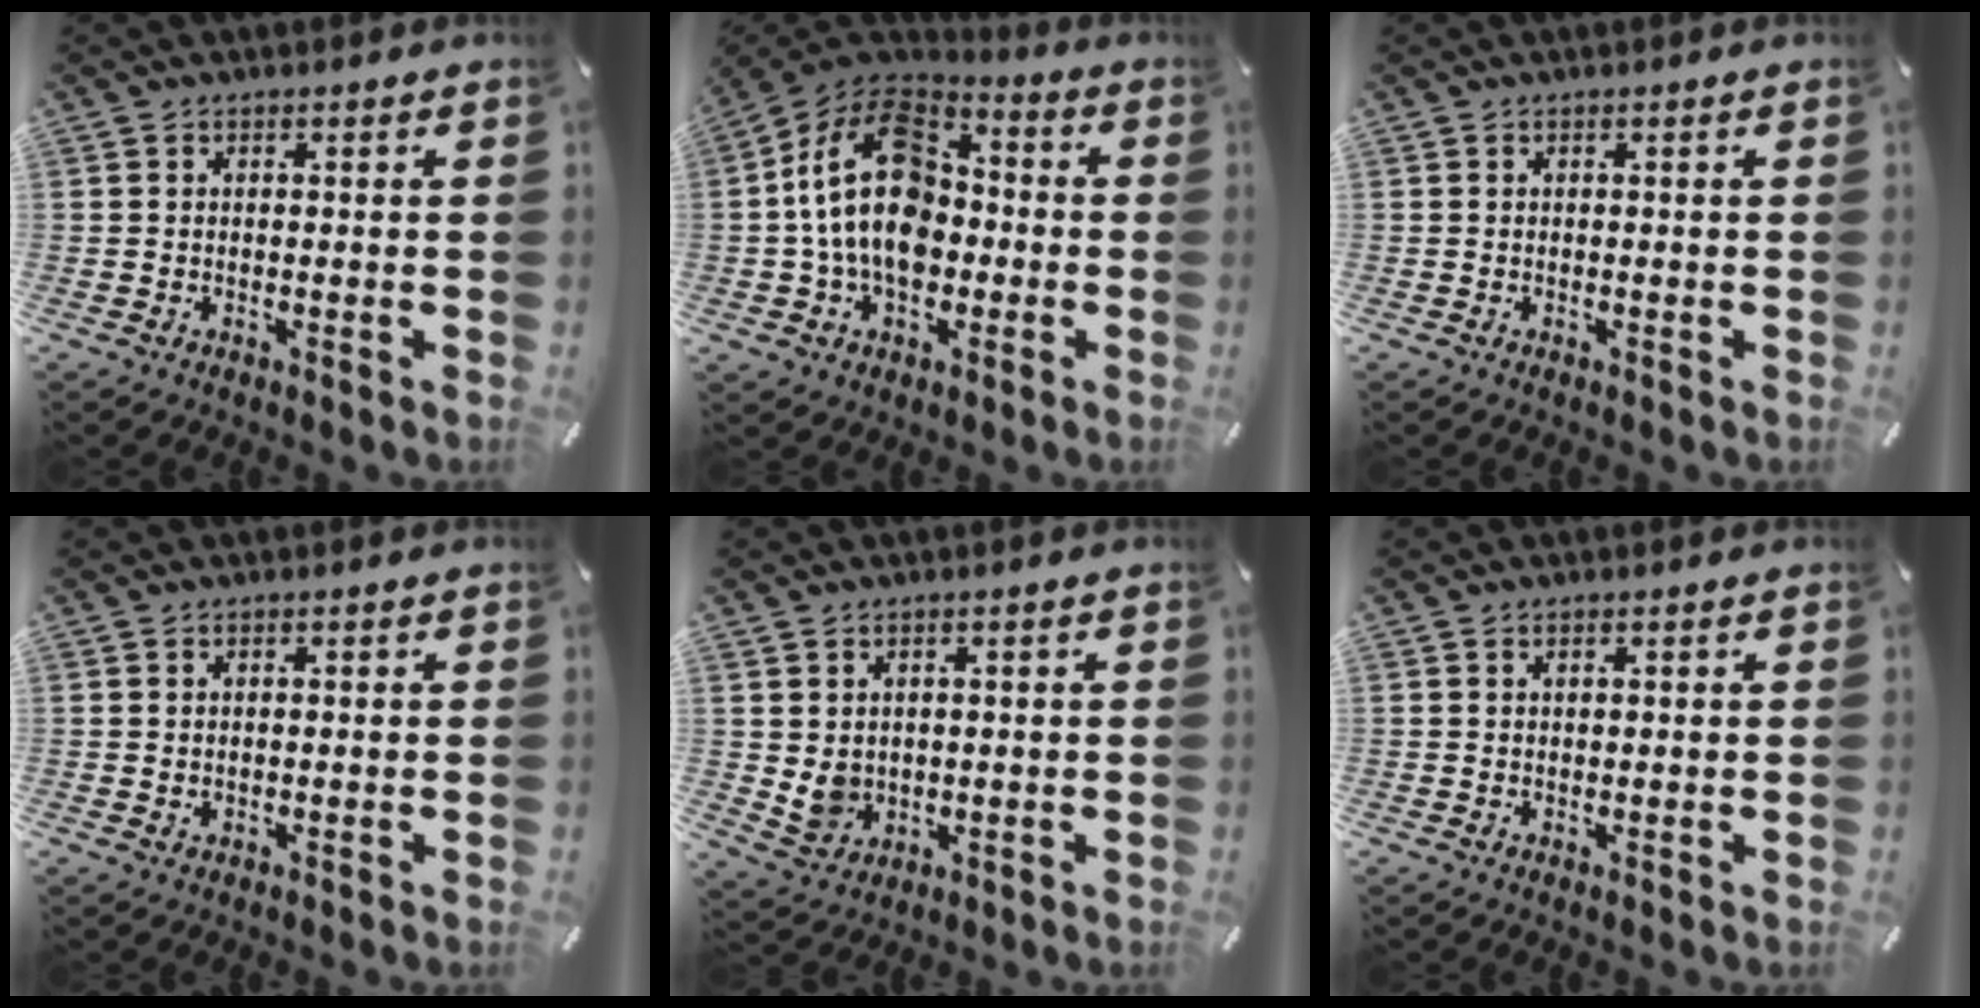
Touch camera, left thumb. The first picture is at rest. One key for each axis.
{"total": 19.2, "fx": -1.1, "fy": 14.0, "fz": 13.0, "tx": -0.260, "ty": 0.014, "tz": -0.025}
{"total": 0.0}
{"total": 0.7, "fx": 0.2, "fy": 0.6, "fz": 0.3, "tx": 0.001, "ty": 0.000, "tz": 0.002}
{"total": 5.0, "fx": 1.3, "fy": 4.7, "fz": 1.3, "tx": -0.029, "ty": -0.007, "tz": 0.025}
{"total": 0.8, "fx": 0.4, "fy": 0.4, "fz": 0.6, "tx": -0.011, "ty": 0.001, "tz": 0.007}